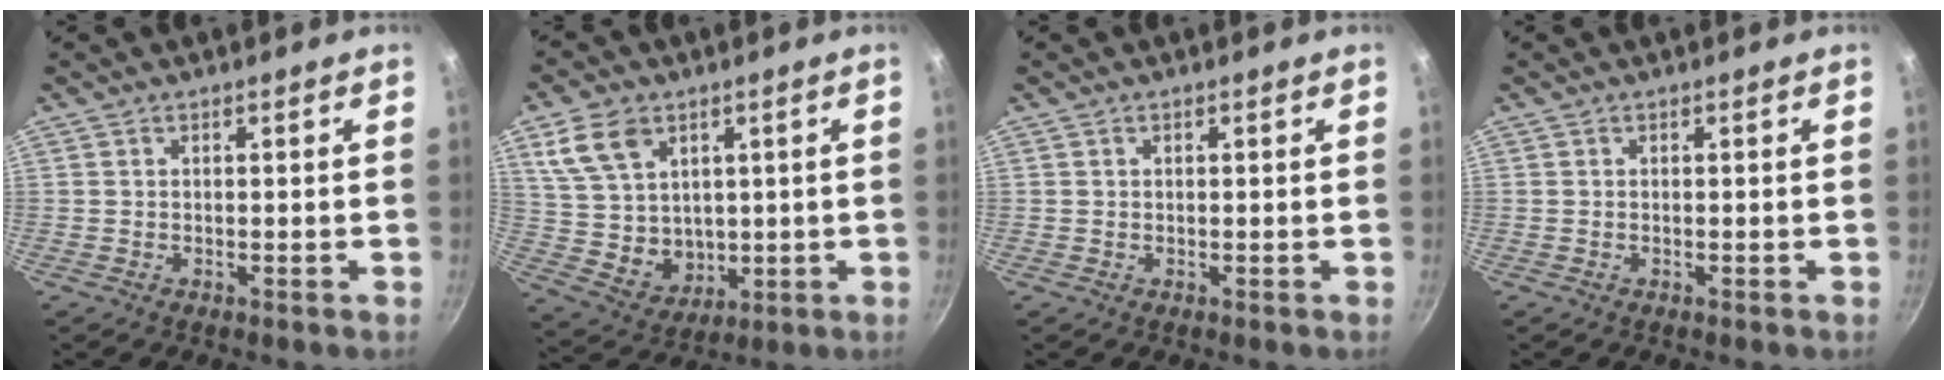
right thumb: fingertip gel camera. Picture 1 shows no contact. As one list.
[{"total": 13.2, "force": [5.1, 10.0, 6.9], "torque": [-0.103, -0.021, 0.116]}, {"total": 0.0}, {"total": 0.0}]